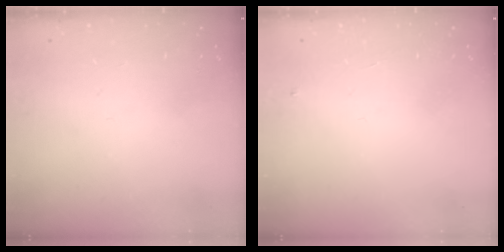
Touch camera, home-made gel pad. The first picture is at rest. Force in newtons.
{"total": 3.0, "press": 2.9, "slide": 0.4}